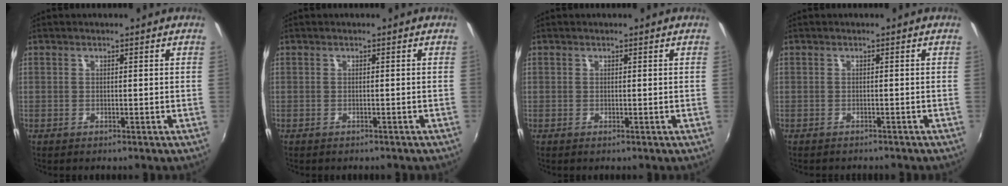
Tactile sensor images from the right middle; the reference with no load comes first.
{"total": 0.9, "force": [-0.8, 0.4, 0.2], "torque": [-0.007, -0.003, -0.010]}
{"total": 0.0}
{"total": 2.1, "force": [-1.9, 0.6, 0.6], "torque": [-0.016, -0.012, -0.026]}